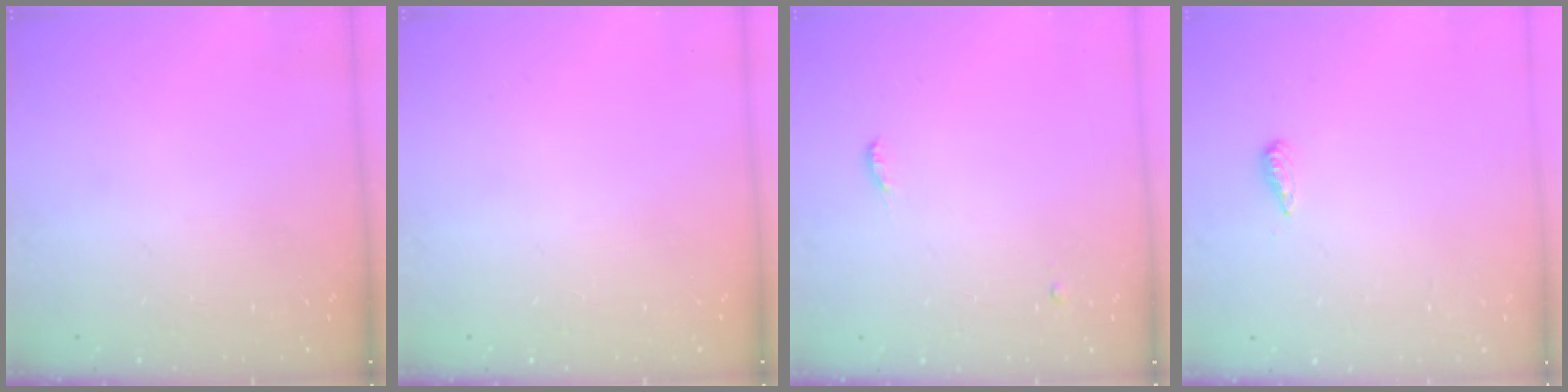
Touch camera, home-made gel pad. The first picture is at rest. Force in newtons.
{"total": 0.0}
{"total": 7.8, "press": 4.4, "slide": 6.4}
{"total": 5.3, "press": 5.2, "slide": 1.1}